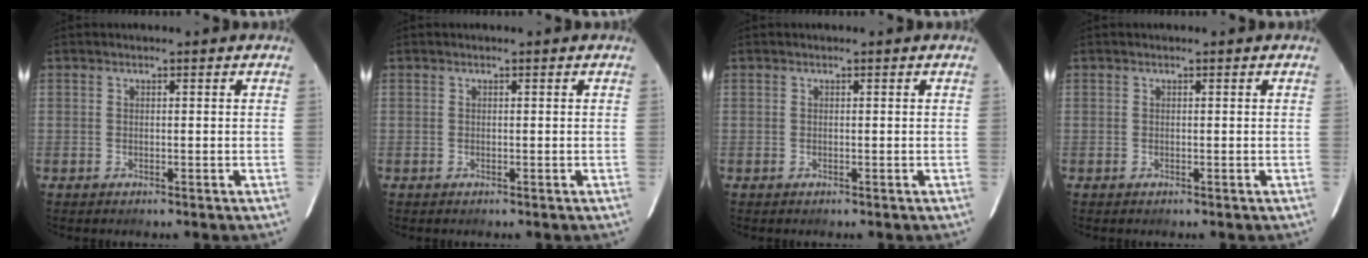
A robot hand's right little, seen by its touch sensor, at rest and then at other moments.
{"total": 0.0}
{"total": 0.0}
{"total": 0.0}